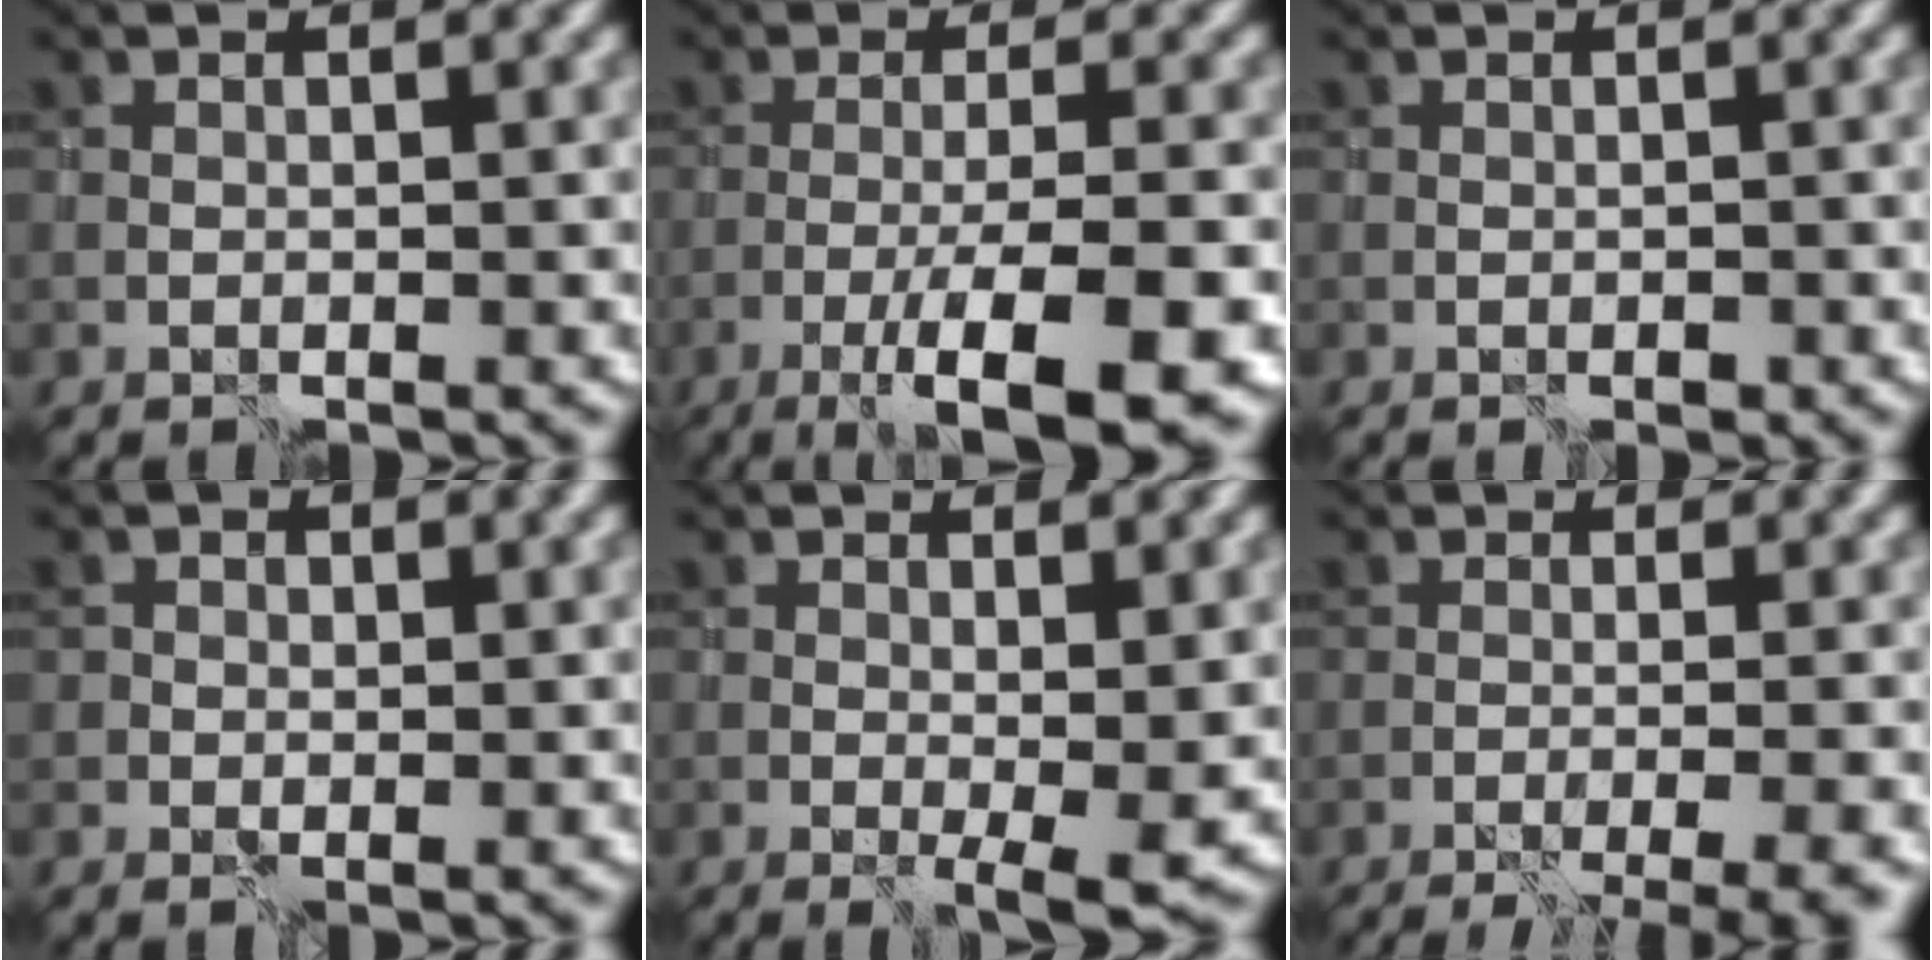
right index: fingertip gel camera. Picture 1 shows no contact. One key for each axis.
{"total": 7.9, "fx": -4.2, "fy": 0.8, "fz": 6.6, "tx": -0.088, "ty": 0.006, "tz": -0.070}
{"total": 0.7, "fx": -0.5, "fy": 0.4, "fz": 0.3, "tx": -0.005, "ty": -0.006, "tz": -0.005}
{"total": 1.5, "fx": 0.2, "fy": 1.4, "fz": 0.5, "tx": 0.005, "ty": 0.007, "tz": -0.002}
{"total": 2.8, "fx": -0.3, "fy": 0.5, "fz": 2.7, "tx": -0.035, "ty": -0.008, "tz": -0.003}
{"total": 7.6, "fx": -5.8, "fy": 1.2, "fz": 4.6, "tx": -0.039, "ty": -0.002, "tz": -0.062}